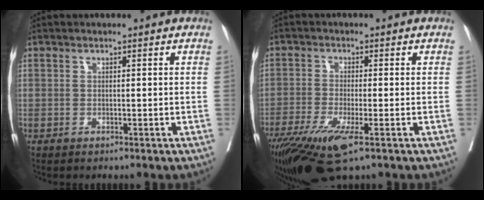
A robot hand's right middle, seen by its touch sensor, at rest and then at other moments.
{"total": 10.1, "force": [-5.8, 1.8, 8.1], "torque": [-0.140, -0.027, -0.101]}